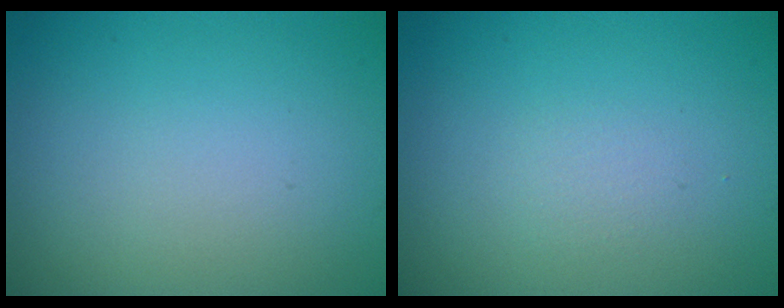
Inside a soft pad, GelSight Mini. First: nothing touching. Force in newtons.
{"total": 0.7, "press": 0.7, "slide": 0.0}